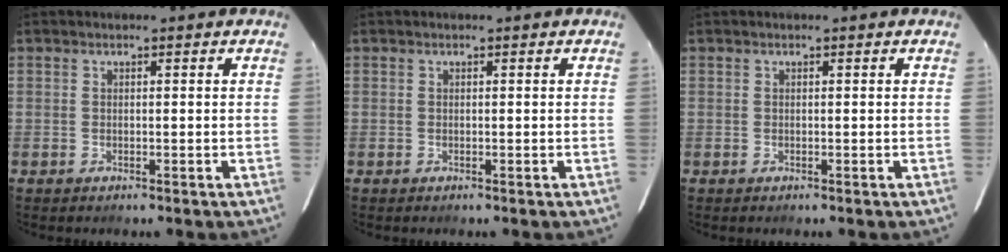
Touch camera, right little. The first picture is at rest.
{"total": 0.0}
{"total": 0.0}